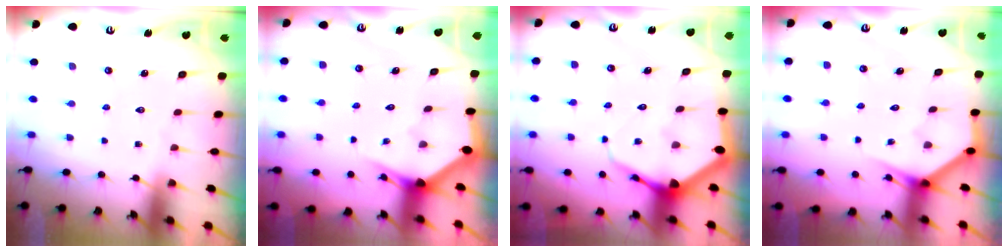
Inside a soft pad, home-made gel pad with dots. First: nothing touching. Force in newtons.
{"total": 2.6, "press": 2.6, "slide": 0.1}
{"total": 5.8, "press": 5.8, "slide": 0.7}
{"total": 3.7, "press": 3.6, "slide": 0.2}